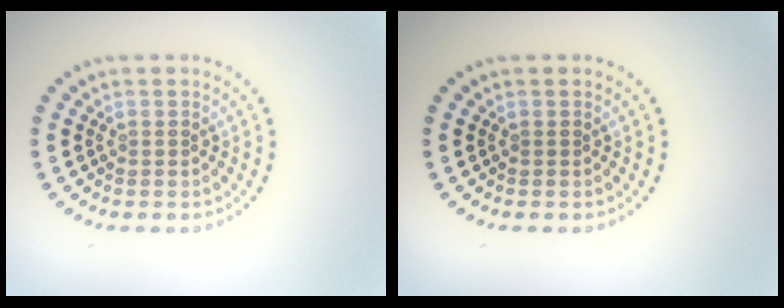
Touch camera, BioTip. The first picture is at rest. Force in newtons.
{"total": 0.0}